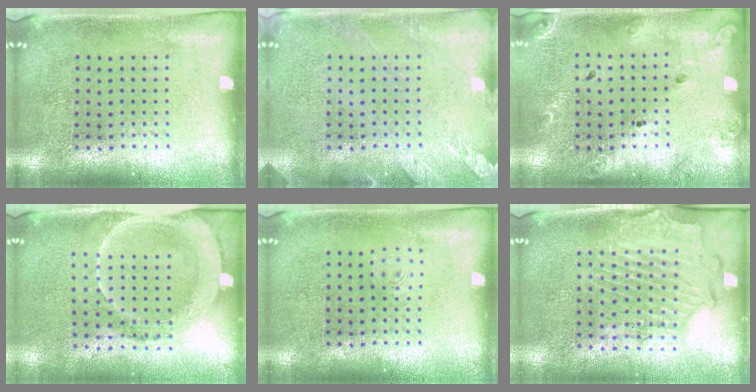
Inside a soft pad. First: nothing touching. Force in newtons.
{"total": 1.9, "press": 1.9, "slide": 0.2}
{"total": 1.4, "press": 1.4, "slide": 0.1}
{"total": 1.8, "press": 1.6, "slide": 0.8}
{"total": 0.6, "press": 0.6, "slide": 0.2}
{"total": 1.9, "press": 1.7, "slide": 0.7}